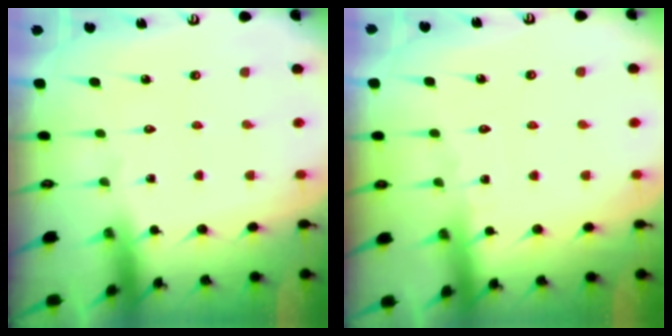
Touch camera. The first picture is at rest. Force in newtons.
{"total": 3.4, "press": 3.3, "slide": 0.3}